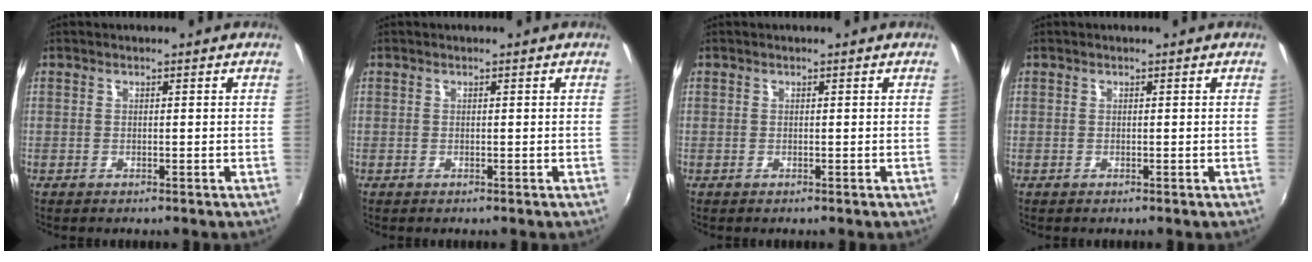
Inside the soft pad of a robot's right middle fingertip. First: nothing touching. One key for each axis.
{"total": 0.0}
{"total": 0.0}
{"total": 0.0}